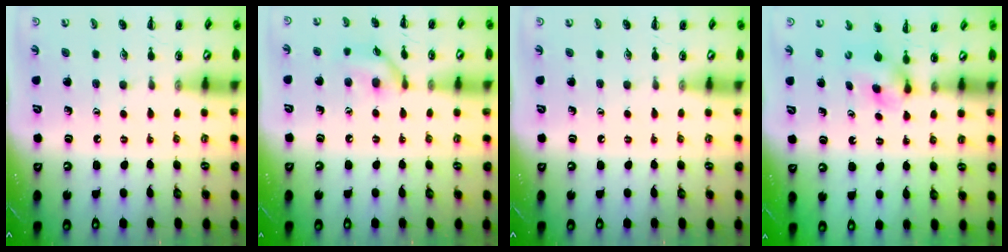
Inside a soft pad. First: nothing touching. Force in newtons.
{"total": 8.9, "press": 8.8, "slide": 1.0}
{"total": 0.0}
{"total": 2.9, "press": 2.6, "slide": 1.3}